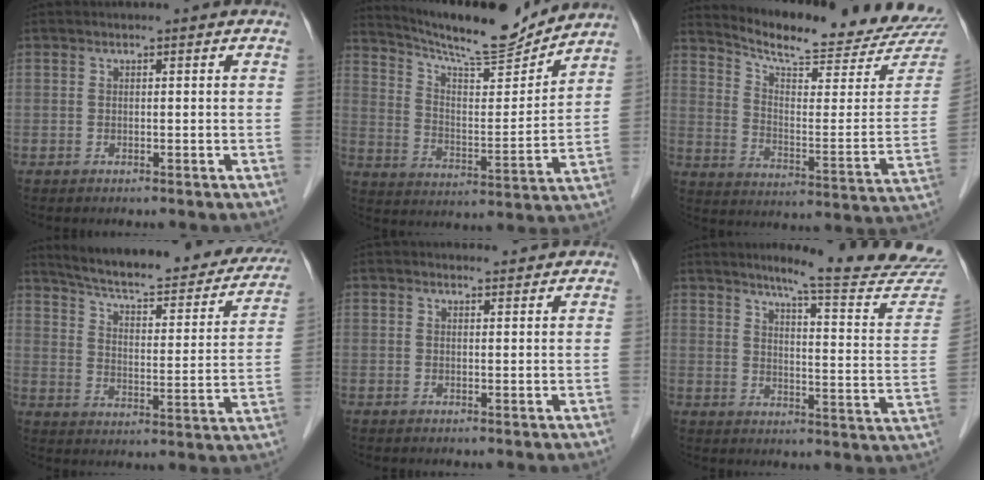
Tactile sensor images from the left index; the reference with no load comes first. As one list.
[{"total": 15.5, "force": [14.8, 0.8, 4.8], "torque": [-0.091, -0.008, 0.235]}, {"total": 21.0, "force": [20.3, 1.2, 5.4], "torque": [-0.092, -0.100, 0.262]}, {"total": 27.5, "force": [23.7, 5.9, 12.6], "torque": [-0.184, -0.032, 0.299]}, {"total": 2.1, "force": [2.0, 0.5, 0.0], "torque": [-0.007, 0.004, 0.027]}, {"total": 20.5, "force": [18.7, -0.3, 8.4], "torque": [-0.107, -0.101, 0.221]}]